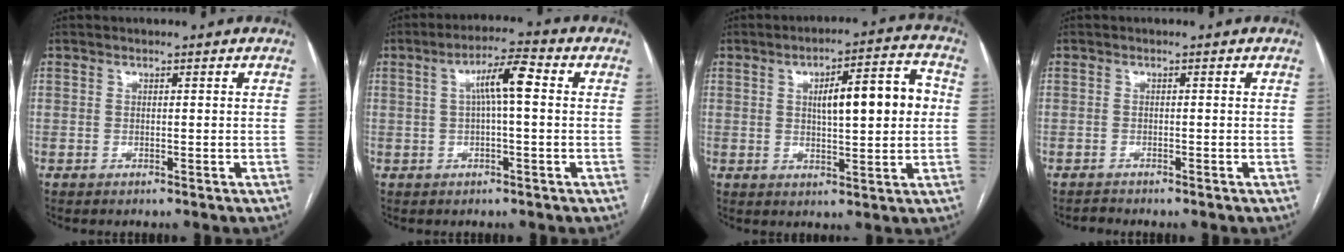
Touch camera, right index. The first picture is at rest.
{"total": 6.3, "force": [0.9, 0.8, 6.2], "torque": [-0.109, 0.021, 0.014]}
{"total": 11.0, "force": [1.6, 2.3, 10.6], "torque": [-0.155, 0.028, 0.026]}
{"total": 0.8, "force": [-0.8, -0.1, -0.1], "torque": [0.000, -0.005, -0.013]}